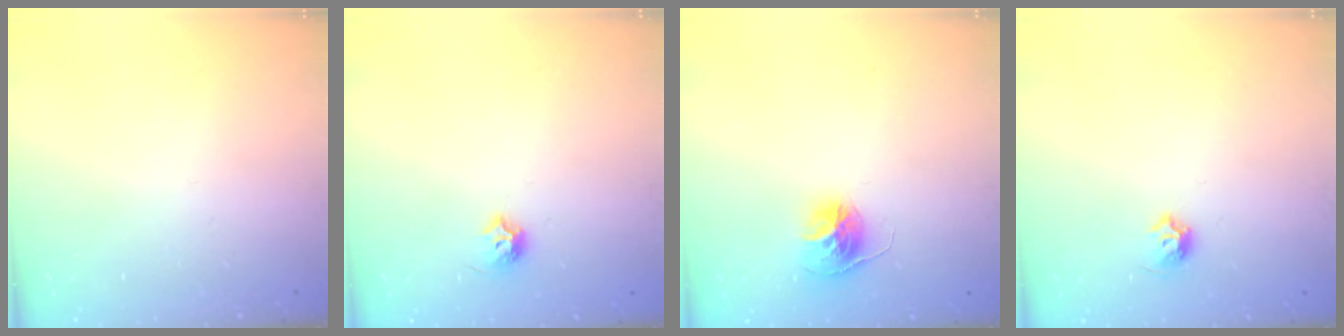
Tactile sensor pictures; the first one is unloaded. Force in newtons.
{"total": 6.2, "press": 6.1, "slide": 1.0}
{"total": 11.8, "press": 11.7, "slide": 0.8}
{"total": 4.9, "press": 4.8, "slide": 0.9}